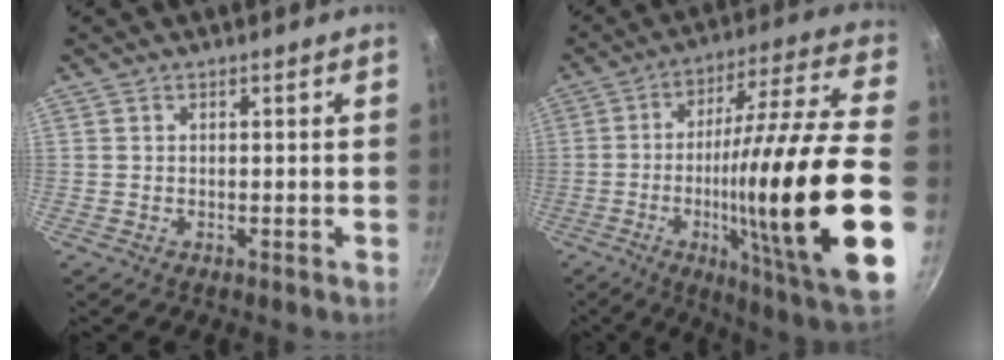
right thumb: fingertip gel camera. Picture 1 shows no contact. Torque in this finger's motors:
{"motor_torque": [1.16, 3.85, 2.18, -0.08, 0.69]}